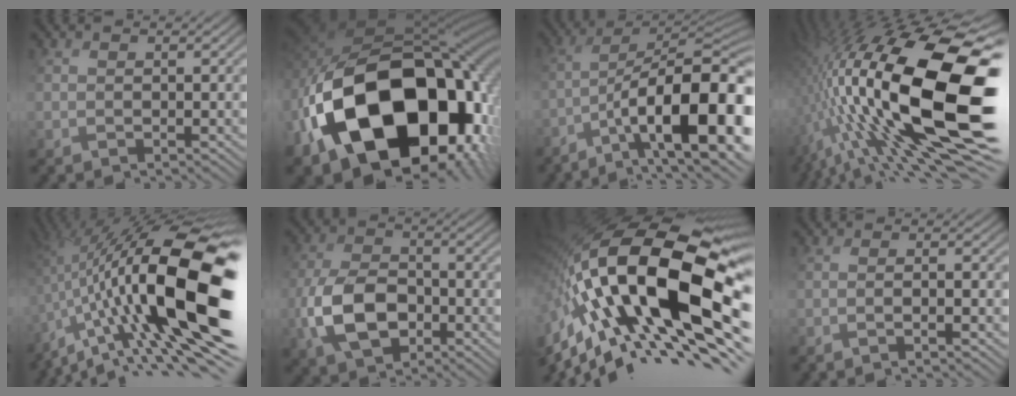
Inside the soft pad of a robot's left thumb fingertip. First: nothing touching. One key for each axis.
{"total": 22.9, "fx": -5.1, "fy": 15.5, "fz": 16.1, "tx": -0.352, "ty": -0.053, "tz": -0.061}
{"total": 16.4, "fx": -6.2, "fy": 5.5, "fz": 14.1, "tx": -0.219, "ty": -0.007, "tz": -0.091}
{"total": 22.3, "fx": -1.8, "fy": 9.3, "fz": 20.2, "tx": -0.391, "ty": -0.012, "tz": -0.036}
{"total": 20.9, "fx": -2.0, "fy": 7.4, "fz": 19.5, "tx": -0.332, "ty": 0.000, "tz": -0.045}
{"total": 9.1, "fx": -3.3, "fy": 5.8, "fz": 6.3, "tx": -0.151, "ty": -0.002, "tz": -0.069}
{"total": 21.9, "fx": -2.5, "fy": 9.6, "fz": 19.5, "tx": -0.399, "ty": -0.014, "tz": -0.062}
{"total": 2.9, "fx": -1.3, "fy": 0.6, "fz": 2.5, "tx": -0.034, "ty": 0.005, "tz": -0.039}